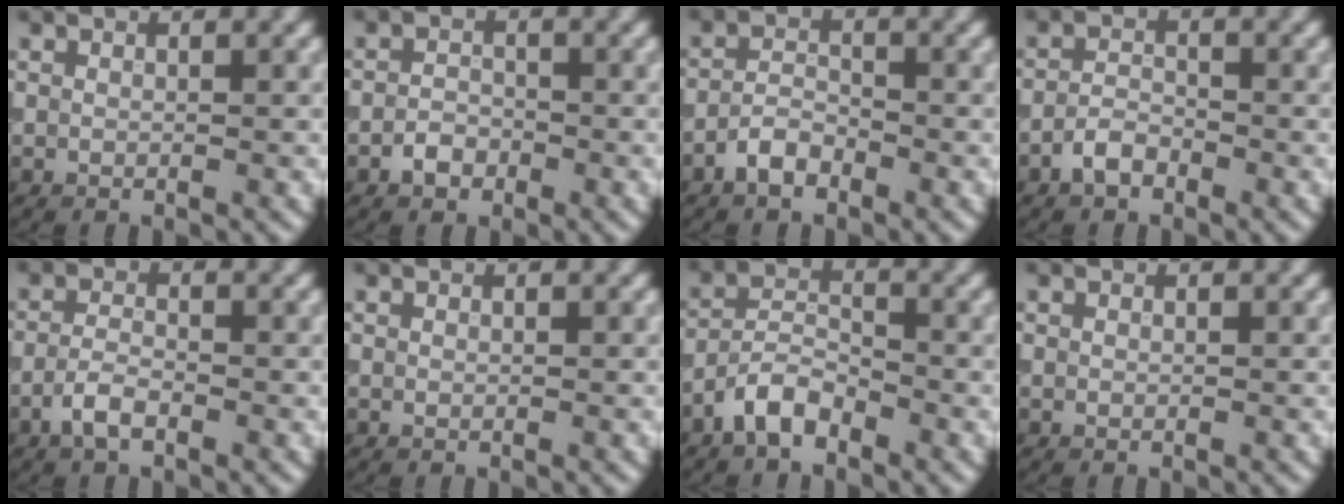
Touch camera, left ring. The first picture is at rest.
{"total": 1.7, "force": [-1.0, 1.2, 0.7], "torque": [-0.009, 0.004, -0.022]}
{"total": 2.4, "force": [-1.6, 1.1, 1.4], "torque": [-0.025, 0.007, -0.036]}
{"total": 2.0, "force": [-1.4, 1.0, 1.1], "torque": [-0.019, 0.006, -0.031]}
{"total": 2.2, "force": [-1.3, 0.8, 1.5], "torque": [-0.032, 0.004, -0.032]}
{"total": 0.0}
{"total": 3.5, "force": [-2.4, 1.5, 2.0], "torque": [-0.036, 0.011, -0.055]}
{"total": 0.0}